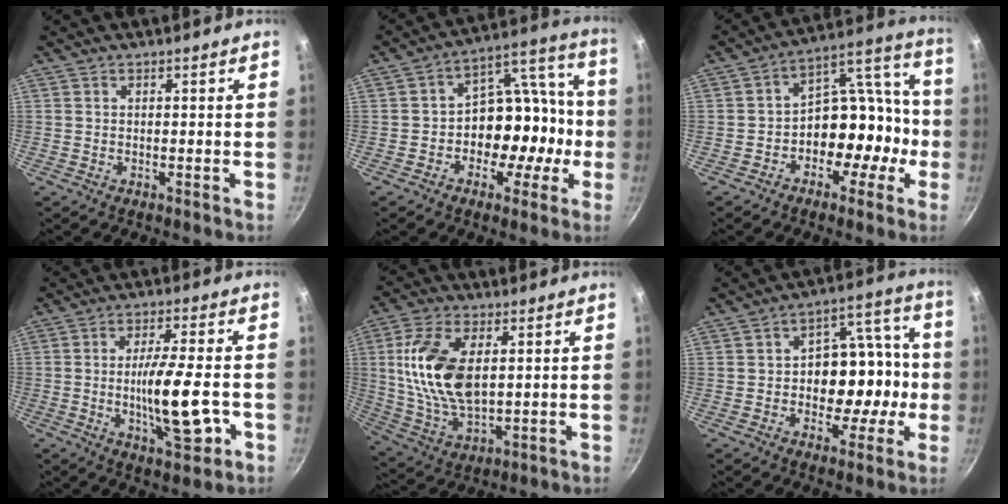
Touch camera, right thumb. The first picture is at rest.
{"total": 14.6, "force": [-3.5, 10.6, 9.5], "torque": [-0.077, 0.073, -0.052]}
{"total": 14.2, "force": [-4.4, 10.1, 9.0], "torque": [-0.061, 0.090, -0.064]}
{"total": 12.6, "force": [-2.9, 3.7, 11.7], "torque": [-0.184, 0.010, -0.046]}
{"total": 16.0, "force": [2.9, 8.8, 13.1], "torque": [-0.241, -0.010, 0.062]}
{"total": 14.7, "force": [-2.3, 10.2, 10.4], "torque": [-0.091, 0.052, -0.033]}